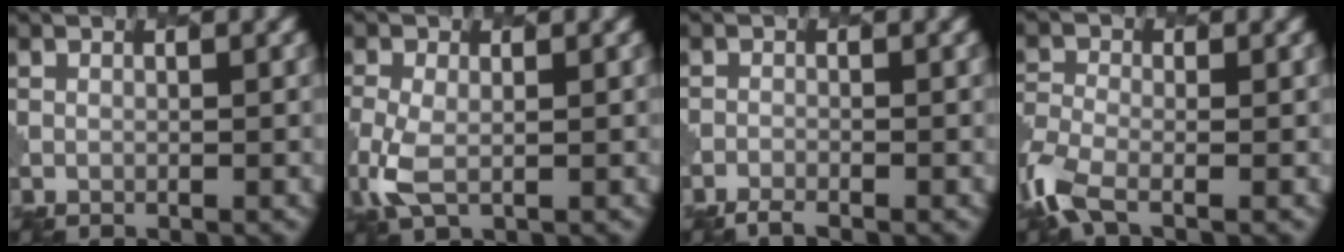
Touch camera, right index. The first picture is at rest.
{"total": 3.3, "force": [-0.9, 2.1, 2.5], "torque": [-0.072, -0.007, -0.017]}
{"total": 1.6, "force": [-1.5, 0.3, 0.4], "torque": [-0.008, -0.005, -0.031]}
{"total": 4.5, "force": [-2.8, 1.8, 3.0], "torque": [-0.077, -0.011, -0.071]}